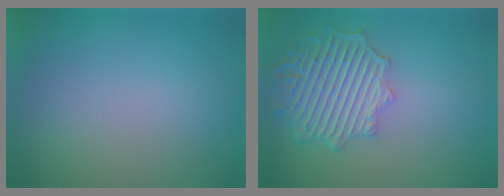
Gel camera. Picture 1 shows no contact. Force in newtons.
{"total": 6.3, "press": 5.1, "slide": 3.7}